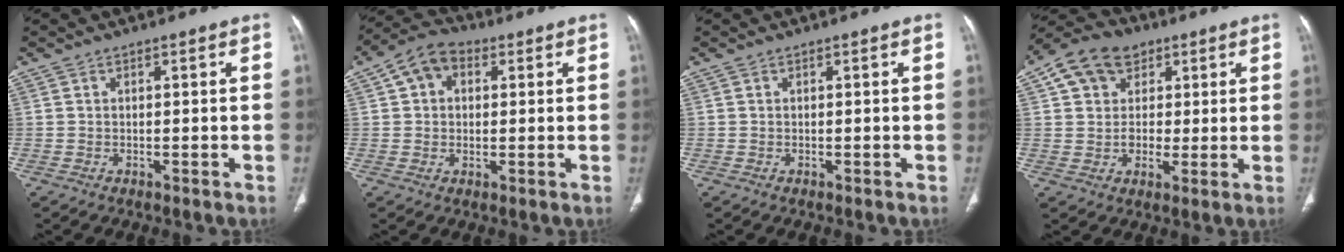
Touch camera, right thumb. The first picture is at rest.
{"total": 7.6, "force": [2.1, 5.6, 4.6], "torque": [-0.064, 0.012, 0.027]}
{"total": 0.0}
{"total": 12.2, "force": [4.7, 9.6, 5.8], "torque": [-0.078, 0.005, 0.077]}